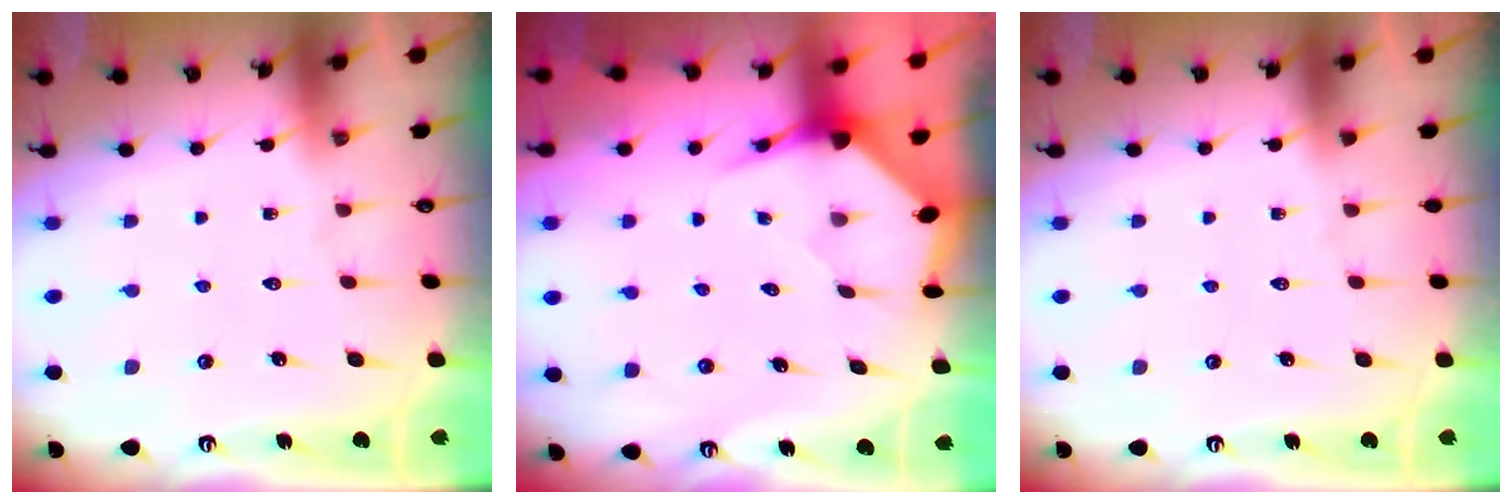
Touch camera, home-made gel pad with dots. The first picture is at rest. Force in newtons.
{"total": 3.7, "press": 3.7, "slide": 0.4}
{"total": 0.0}